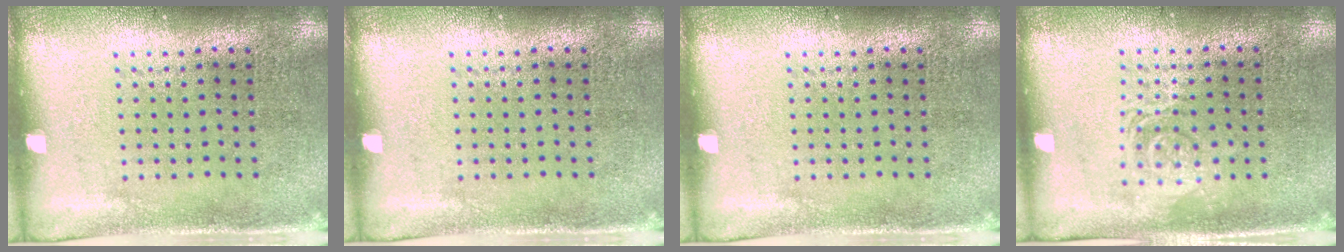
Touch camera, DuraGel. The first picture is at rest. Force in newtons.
{"total": 0.0}
{"total": 0.0}
{"total": 1.2, "press": 1.2, "slide": 0.2}